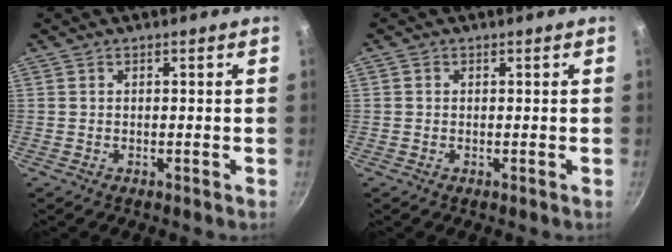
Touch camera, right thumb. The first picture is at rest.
{"total": 0.5, "force": [0.2, 0.5, 0.1], "torque": [-0.002, 0.003, 0.002]}